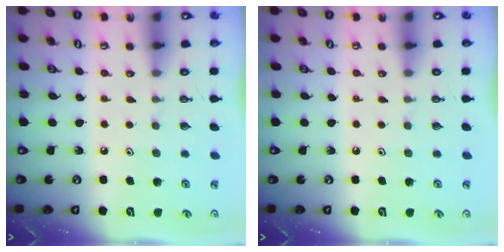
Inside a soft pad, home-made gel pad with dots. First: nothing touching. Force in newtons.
{"total": 0.0}